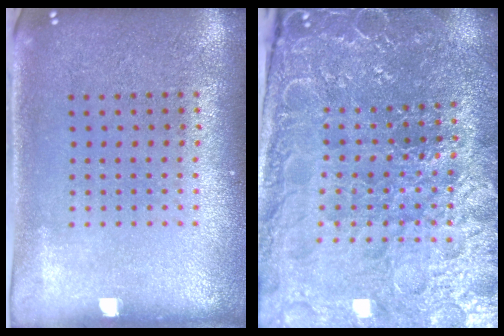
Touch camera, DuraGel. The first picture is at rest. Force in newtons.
{"total": 4.6, "press": 4.5, "slide": 1.1}